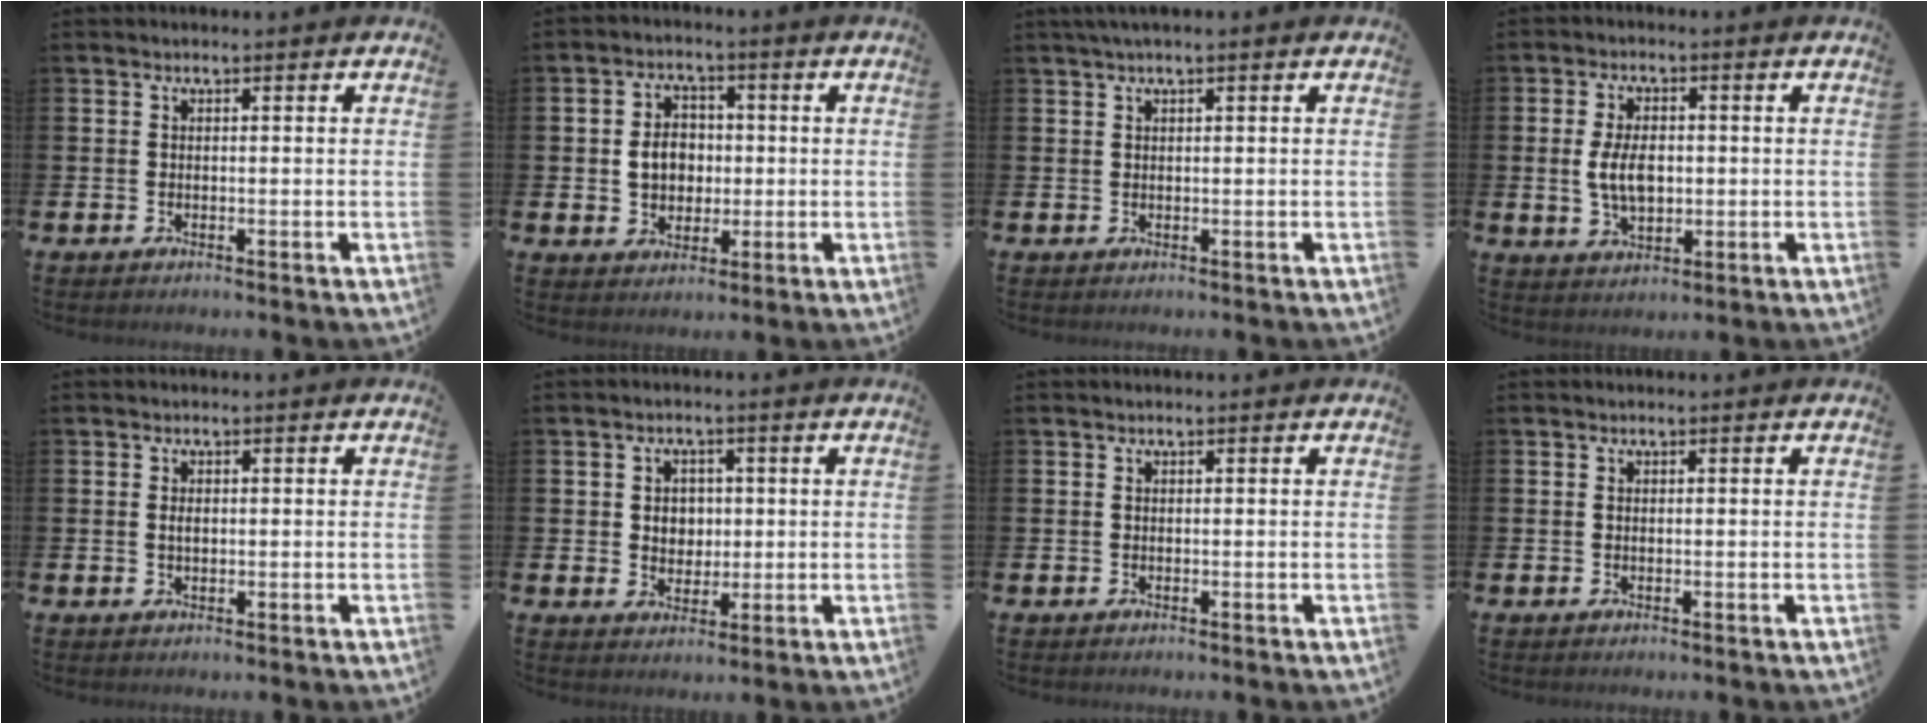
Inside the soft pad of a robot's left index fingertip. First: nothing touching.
{"total": 5.1, "force": [0.1, 4.3, 2.7], "torque": [-0.042, 0.006, -0.007]}
{"total": 1.3, "force": [0.9, 0.0, 0.8], "torque": [-0.024, 0.006, 0.019]}
{"total": 5.6, "force": [0.3, 3.3, 4.5], "torque": [-0.074, 0.000, -0.002]}
{"total": 1.1, "force": [0.2, 0.6, 0.8], "torque": [-0.003, 0.000, -0.002]}
{"total": 3.3, "force": [0.8, 3.0, 1.3], "torque": [-0.013, 0.005, 0.007]}
{"total": 0.0}
{"total": 0.0}